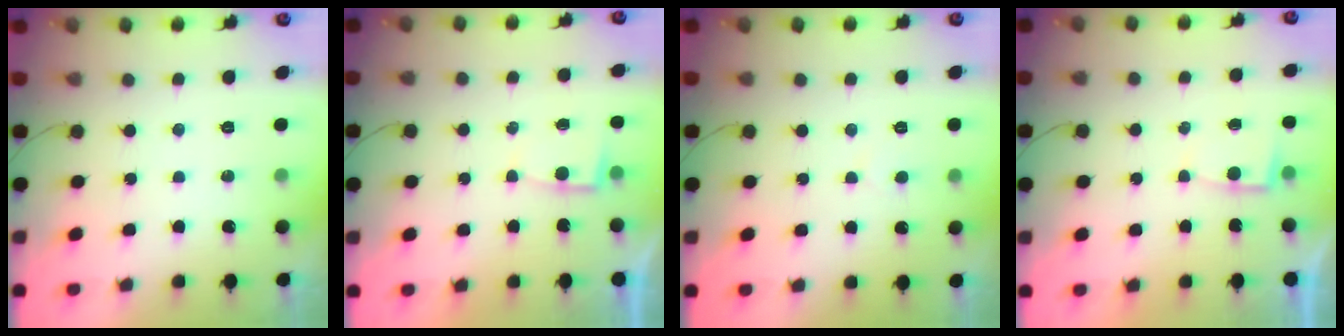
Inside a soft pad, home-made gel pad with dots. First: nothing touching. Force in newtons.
{"total": 2.8, "press": 2.8, "slide": 0.3}
{"total": 2.0, "press": 2.0, "slide": 0.3}
{"total": 2.8, "press": 2.8, "slide": 0.3}